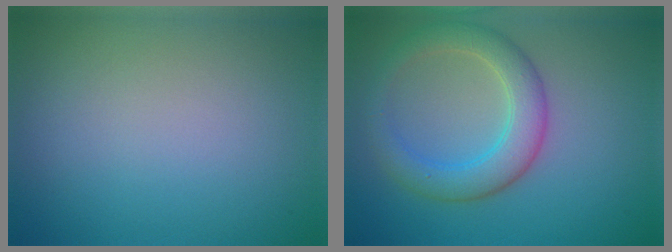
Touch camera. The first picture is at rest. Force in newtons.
{"total": 4.5, "press": 4.5, "slide": 0.2}